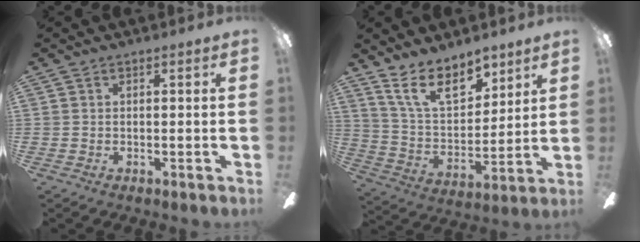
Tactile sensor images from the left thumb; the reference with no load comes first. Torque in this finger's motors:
{"motor_torque": [0.35, 0.32, 0.04, -0.25, 0.14]}